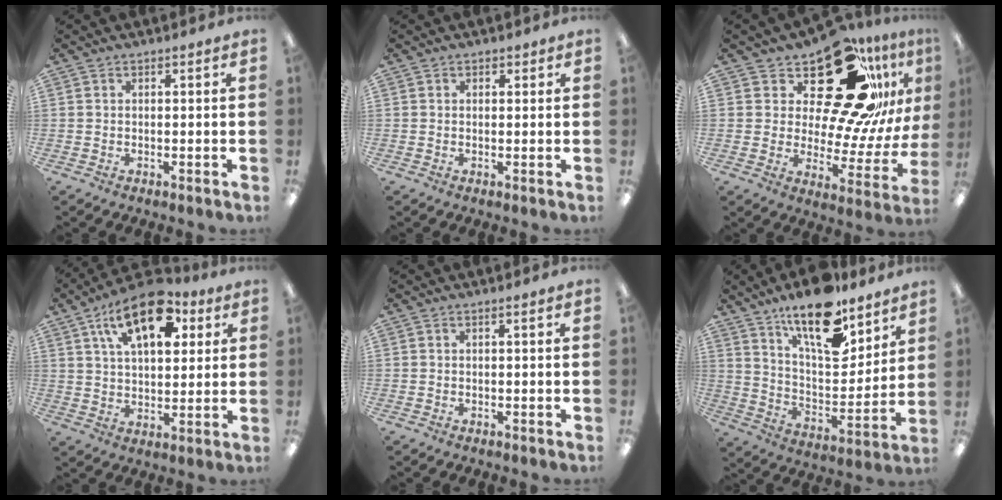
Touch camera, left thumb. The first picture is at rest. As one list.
[{"total": 1.3, "force": [0.7, 1.1, 0.2], "torque": [0.003, 0.000, 0.011]}, {"total": 26.2, "force": [16.2, 11.2, 17.2], "torque": [-0.248, -0.107, 0.273]}, {"total": 17.7, "force": [8.9, 9.0, 12.3], "torque": [-0.181, -0.027, 0.151]}, {"total": 0.0}, {"total": 18.1, "force": [13.4, 6.9, 10.0], "torque": [-0.166, -0.083, 0.230]}]